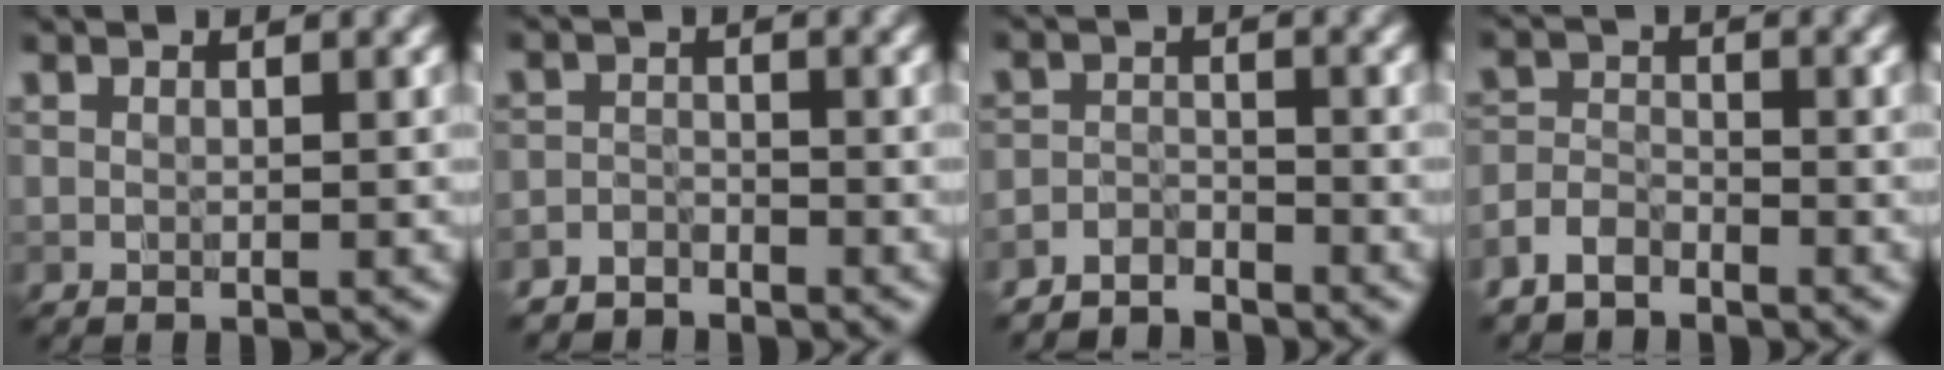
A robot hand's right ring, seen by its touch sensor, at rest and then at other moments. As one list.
[{"total": 2.1, "force": [-2.0, 0.6, -0.2], "torque": [0.011, 0.003, -0.044]}, {"total": 2.8, "force": [-2.7, 0.7, 0.1], "torque": [0.003, 0.001, -0.059]}, {"total": 2.5, "force": [-2.2, 1.1, 0.6], "torque": [-0.011, 0.003, -0.053]}]